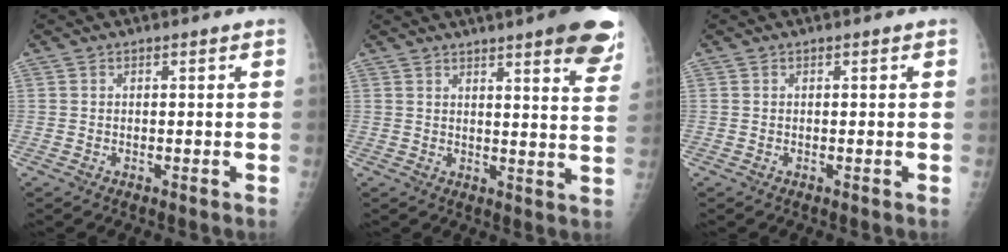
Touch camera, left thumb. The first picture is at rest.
{"total": 13.7, "force": [9.0, 2.3, 10.1], "torque": [-0.098, -0.038, 0.096]}
{"total": 0.0}